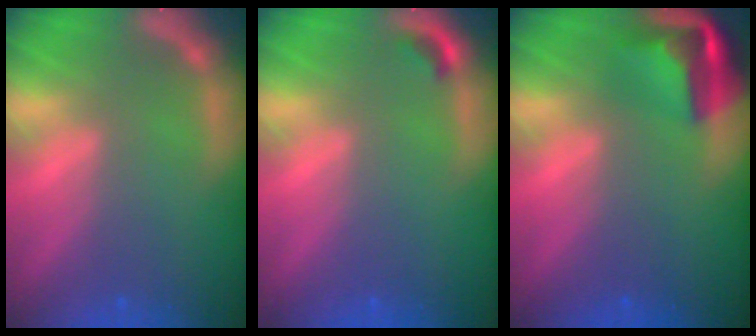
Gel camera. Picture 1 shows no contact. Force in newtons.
{"total": 0.9}
{"total": 5.9}